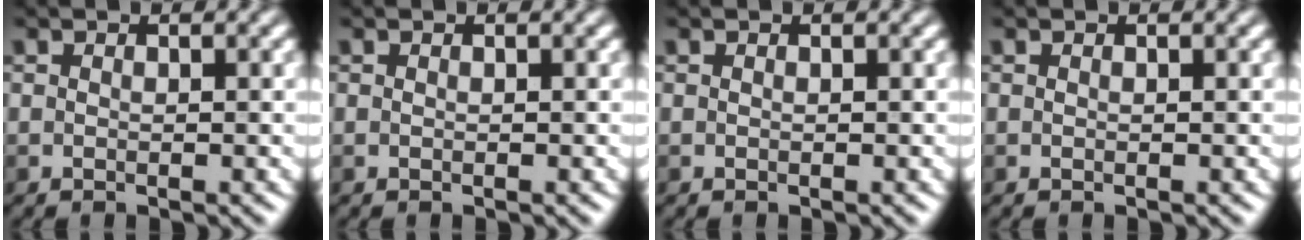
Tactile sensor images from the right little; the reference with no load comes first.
{"total": 0.0}
{"total": 0.0}
{"total": 0.0}